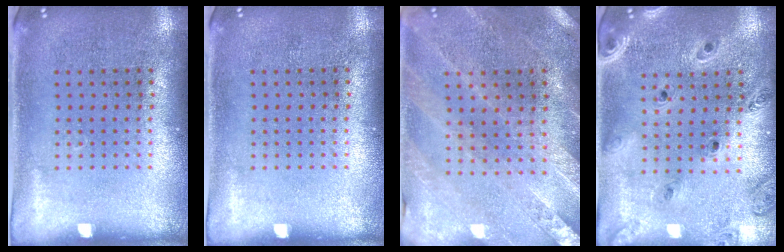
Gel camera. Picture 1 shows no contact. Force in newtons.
{"total": 0.0}
{"total": 0.6, "press": 0.6, "slide": 0.2}
{"total": 1.2, "press": 1.2, "slide": 0.2}